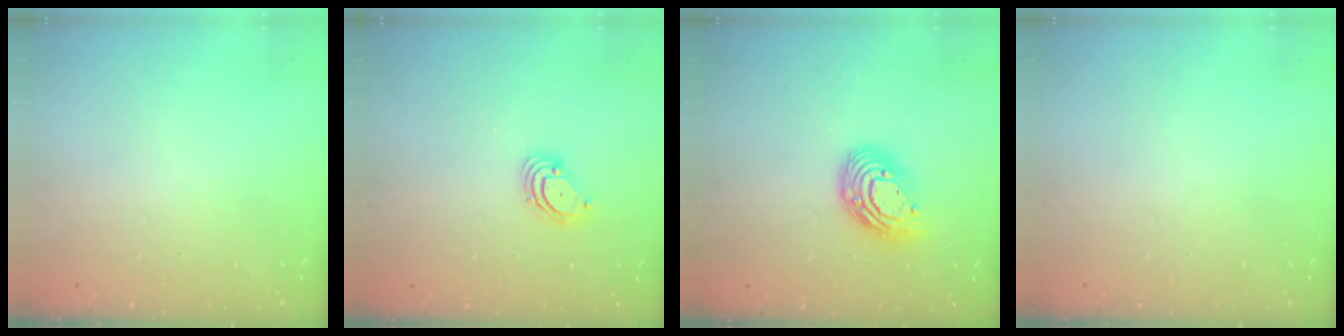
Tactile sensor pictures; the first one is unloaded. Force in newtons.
{"total": 3.6, "press": 3.6, "slide": 0.3}
{"total": 12.2, "press": 12.1, "slide": 1.1}
{"total": 0.0}